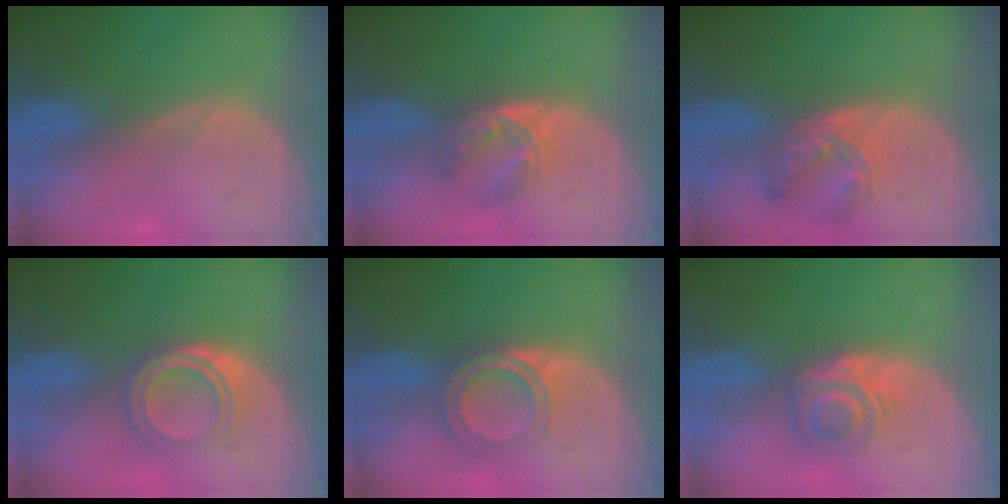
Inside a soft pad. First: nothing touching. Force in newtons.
{"total": 5.9, "press": 4.8, "slide": 3.4}
{"total": 5.5, "press": 5.5, "slide": 0.5}
{"total": 5.1, "press": 4.5, "slide": 2.4}
{"total": 5.8, "press": 5.0, "slide": 2.8}
{"total": 6.1, "press": 5.0, "slide": 3.5}